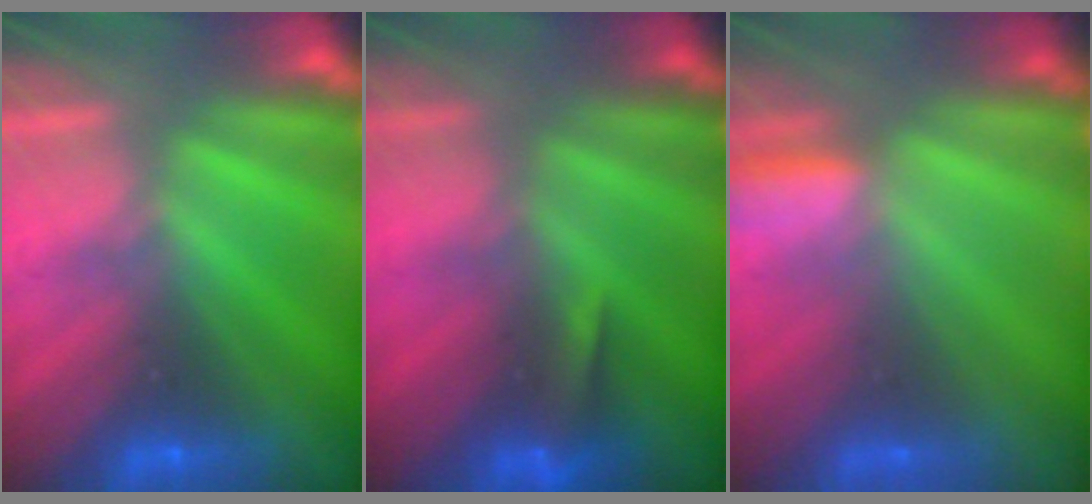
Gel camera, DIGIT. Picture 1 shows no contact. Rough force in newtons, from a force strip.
{"total": 4.7}
{"total": 2.9}